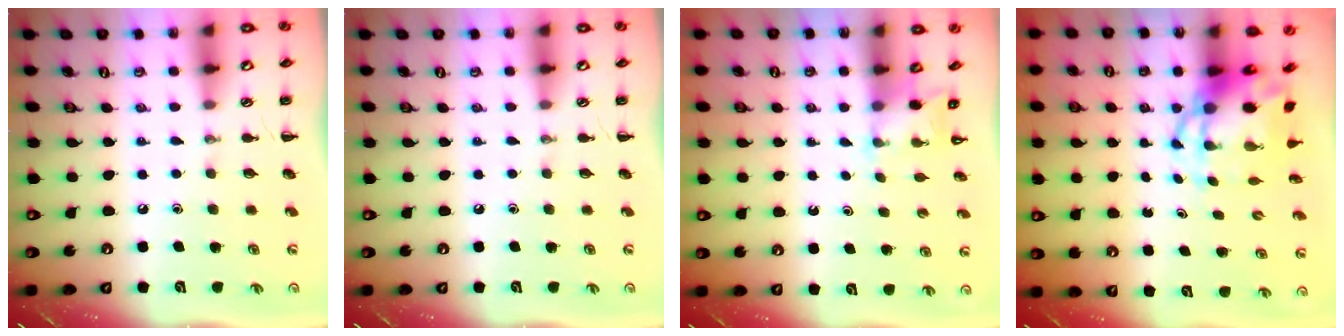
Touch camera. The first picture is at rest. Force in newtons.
{"total": 0.0}
{"total": 2.7, "press": 2.6, "slide": 0.9}
{"total": 6.4, "press": 6.1, "slide": 1.9}